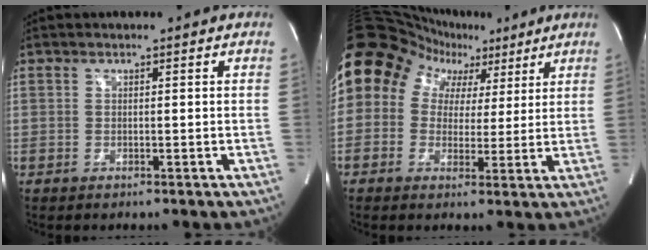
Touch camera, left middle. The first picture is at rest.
{"total": 14.6, "force": [6.8, 11.2, 6.4], "torque": [-0.131, 0.076, 0.114]}